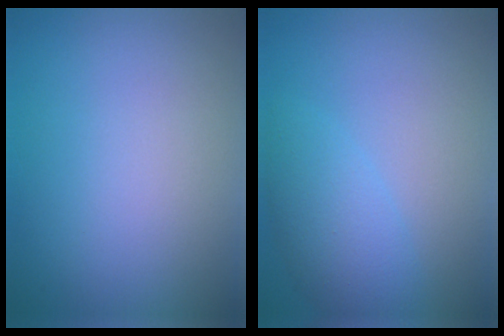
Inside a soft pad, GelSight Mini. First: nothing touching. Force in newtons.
{"total": 3.4, "press": 3.4, "slide": 0.2}